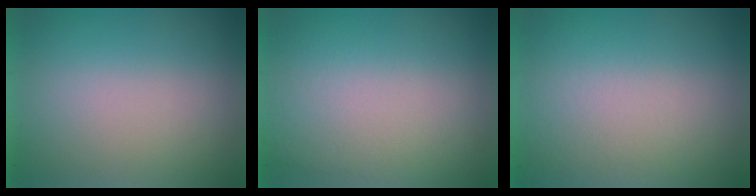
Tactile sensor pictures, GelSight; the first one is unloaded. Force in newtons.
{"total": 2.3}
{"total": 2.3}